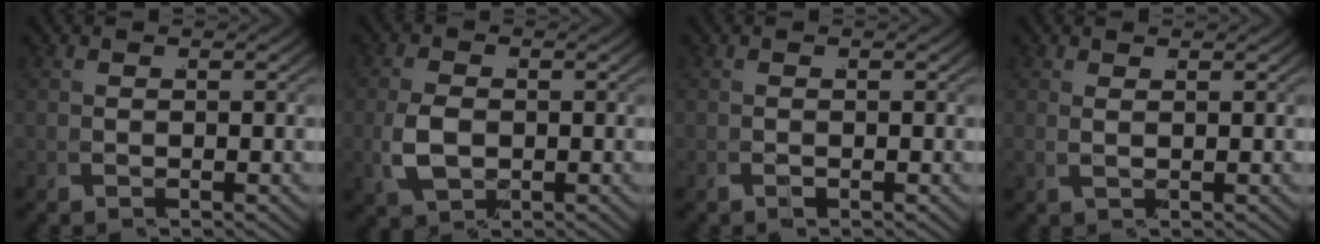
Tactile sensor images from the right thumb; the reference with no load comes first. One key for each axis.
{"total": 3.9, "fx": -0.3, "fy": 2.7, "fz": 2.8, "tx": -0.077, "ty": -0.012, "tz": 0.010}
{"total": 0.0}
{"total": 0.9, "fx": 0.7, "fy": 0.3, "fz": 0.5, "tx": -0.022, "ty": 0.003, "tz": 0.017}